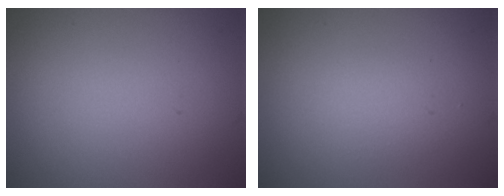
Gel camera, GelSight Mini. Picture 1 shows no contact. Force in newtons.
{"total": 1.4, "press": 1.4, "slide": 0.1}